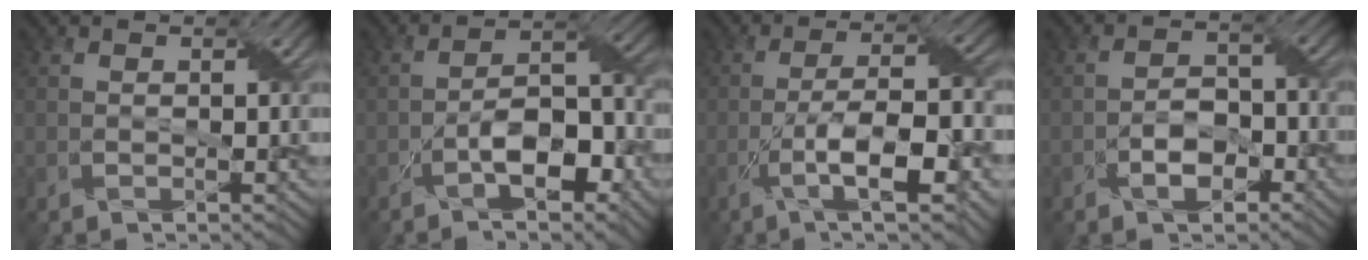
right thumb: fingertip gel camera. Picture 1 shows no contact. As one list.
[{"total": 8.3, "force": [-3.9, 3.4, 6.5], "torque": [-0.102, 0.015, -0.071]}, {"total": 11.0, "force": [-4.2, 2.9, 9.8], "torque": [-0.170, 0.001, -0.070]}, {"total": 4.8, "force": [-2.5, 2.7, 3.1], "torque": [-0.047, 0.007, -0.047]}]